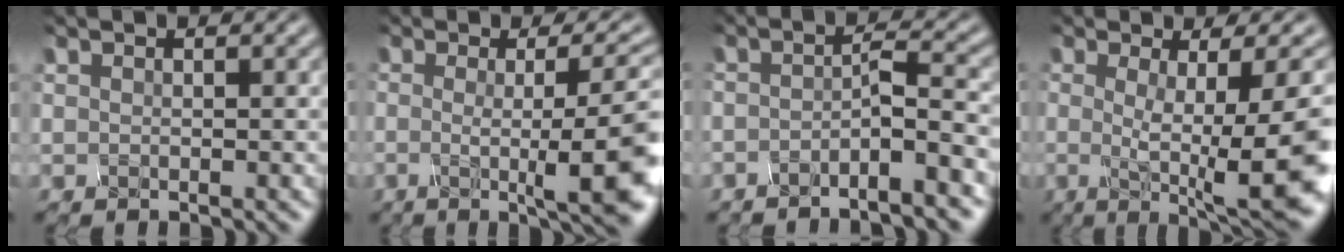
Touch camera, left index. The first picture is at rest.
{"total": 9.8, "force": [-1.1, 2.1, 9.5], "torque": [-0.098, 0.010, -0.012]}
{"total": 3.6, "force": [-2.4, 0.2, 2.7], "torque": [-0.038, 0.004, -0.047]}
{"total": 11.3, "force": [-1.6, 2.1, 11.0], "torque": [-0.160, 0.004, -0.007]}